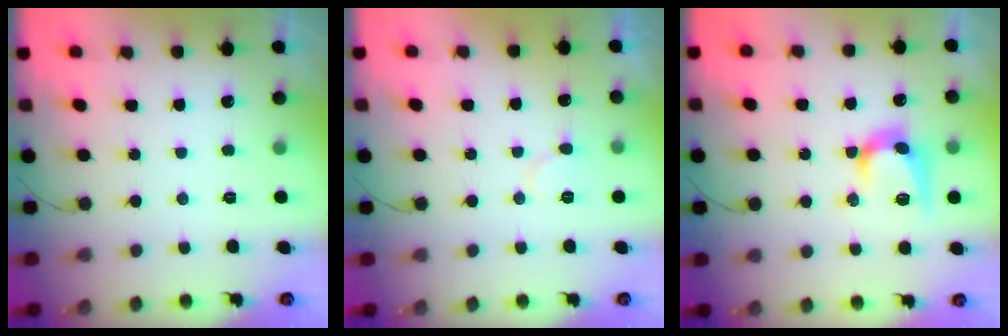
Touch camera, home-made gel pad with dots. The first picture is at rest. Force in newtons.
{"total": 6.5, "press": 6.5, "slide": 0.7}
{"total": 9.9, "press": 9.9, "slide": 0.5}